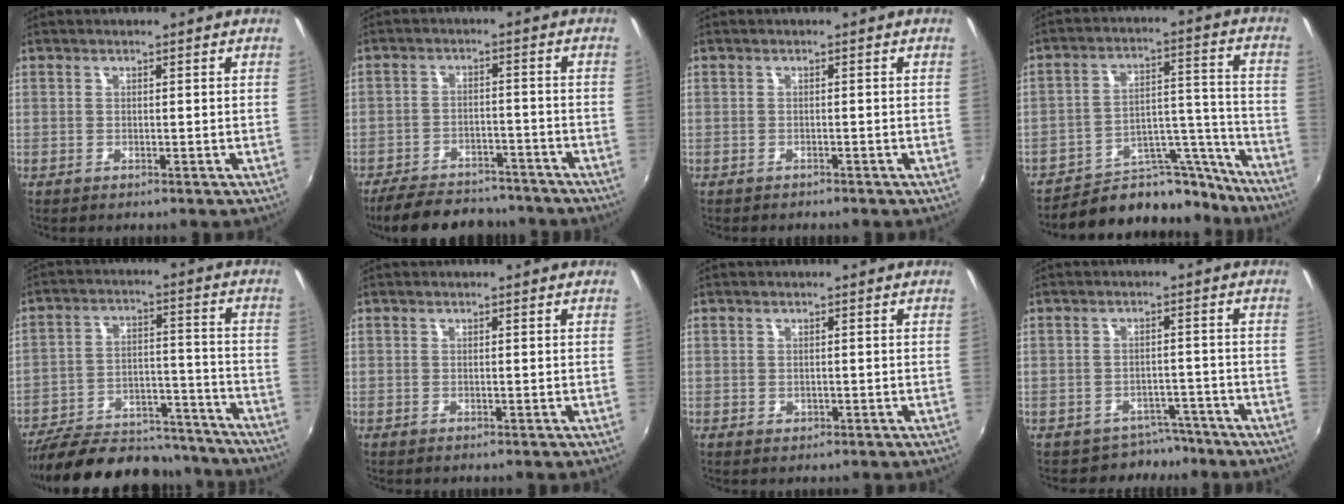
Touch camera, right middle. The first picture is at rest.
{"total": 15.9, "force": [-13.3, 5.9, 6.2], "torque": [-0.144, 0.003, -0.186]}
{"total": 1.6, "force": [-1.5, 0.5, 0.2], "torque": [-0.010, -0.012, -0.020]}
{"total": 16.2, "force": [-14.5, 6.3, 3.6], "torque": [-0.048, 0.051, -0.204]}
{"total": 26.3, "force": [-22.8, 8.5, 10.1], "torque": [-0.194, 0.010, -0.307]}
{"total": 0.5, "force": [-0.2, -0.1, 0.4], "torque": [-0.005, 0.004, -0.003]}
{"total": 0.7, "force": [-0.1, 0.7, 0.0], "torque": [-0.002, -0.003, -0.002]}
{"total": 6.2, "force": [-5.2, 3.4, -0.1], "torque": [-0.002, 0.005, -0.070]}